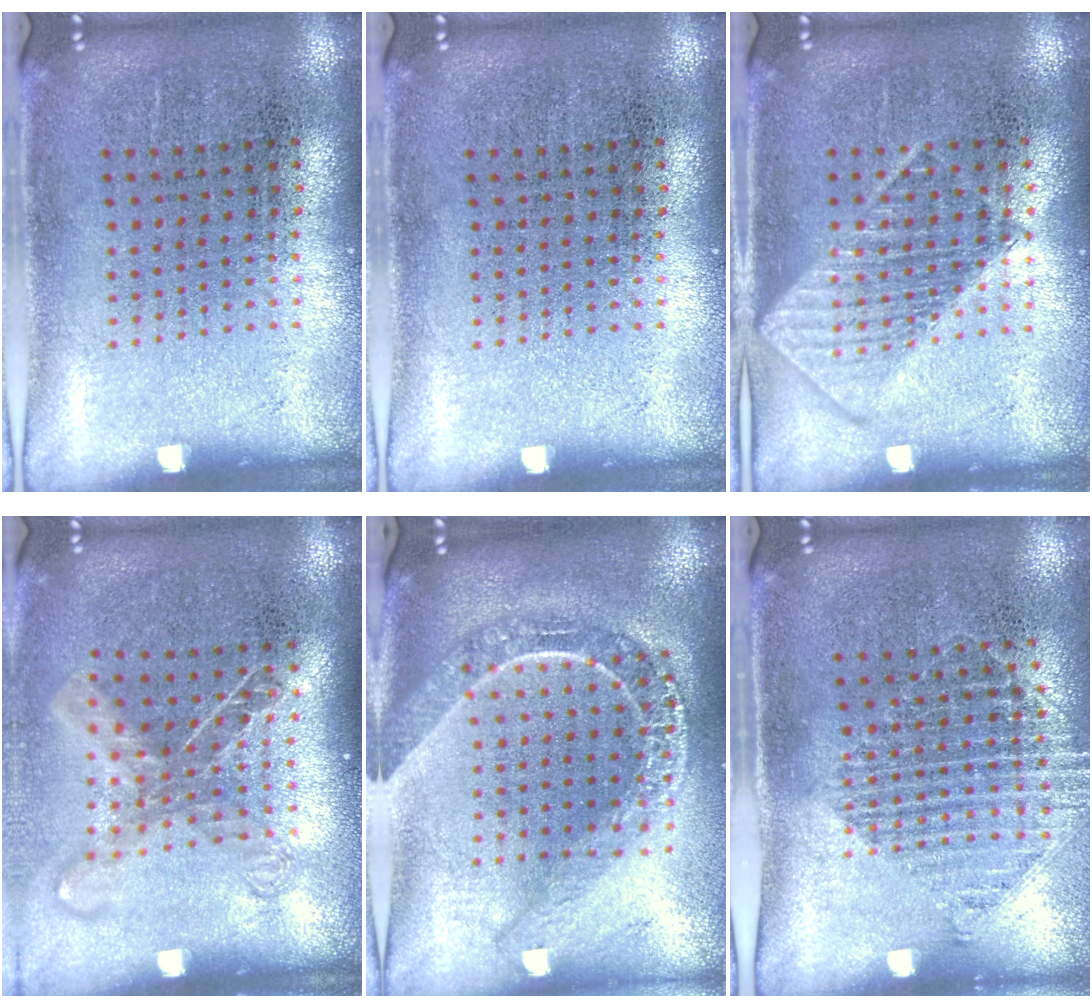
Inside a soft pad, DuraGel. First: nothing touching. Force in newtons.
{"total": 0.0}
{"total": 1.2, "press": 1.2, "slide": 0.1}
{"total": 1.6, "press": 1.3, "slide": 1.0}
{"total": 2.1, "press": 1.8, "slide": 1.0}
{"total": 1.3, "press": 1.1, "slide": 0.7}